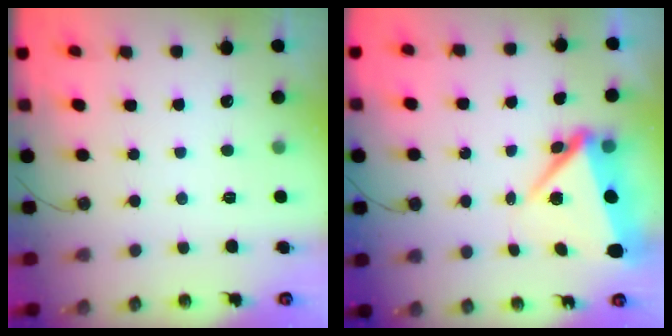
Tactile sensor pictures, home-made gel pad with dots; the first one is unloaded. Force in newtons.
{"total": 7.3, "press": 7.0, "slide": 2.0}